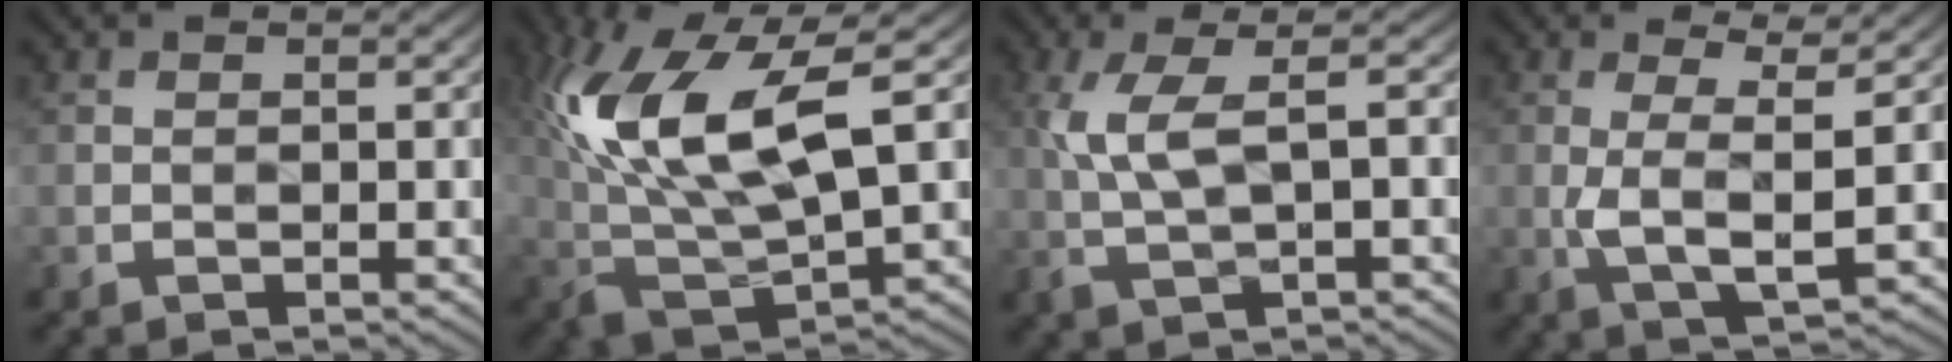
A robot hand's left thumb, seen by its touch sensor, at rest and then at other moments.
{"total": 15.6, "force": [4.2, 6.8, 13.4], "torque": [-0.306, 0.002, 0.081]}
{"total": 6.2, "force": [0.7, 2.2, 5.8], "torque": [-0.144, 0.005, 0.011]}
{"total": 5.4, "force": [0.6, 1.1, 5.3], "torque": [-0.112, -0.001, 0.014]}